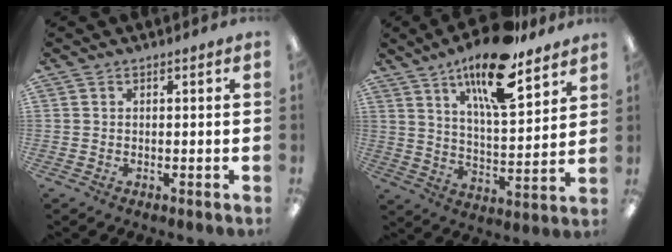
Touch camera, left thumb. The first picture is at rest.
{"total": 17.2, "force": [12.1, 5.1, 11.2], "torque": [-0.181, -0.065, 0.197]}